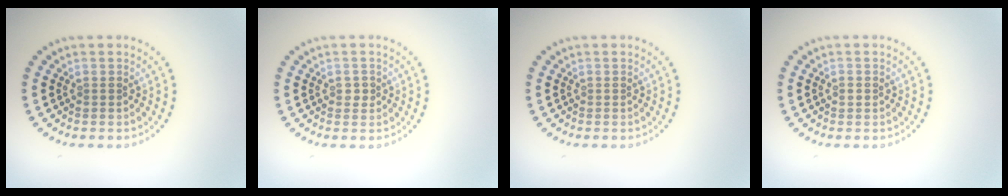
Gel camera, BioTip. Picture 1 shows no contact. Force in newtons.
{"total": 0.9, "press": 0.9, "slide": 0.2}
{"total": 0.0}
{"total": 0.8, "press": 0.8, "slide": 0.1}